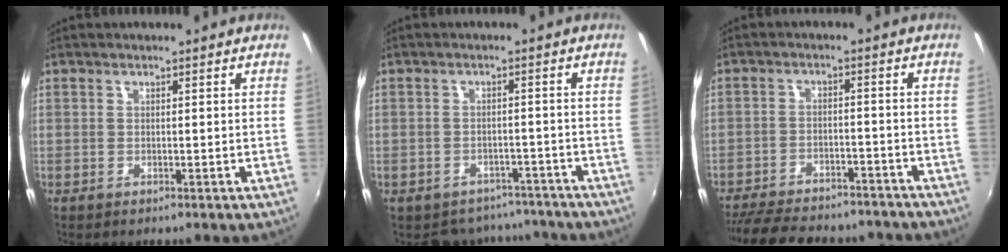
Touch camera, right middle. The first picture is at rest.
{"total": 9.1, "force": [-7.6, 4.6, 1.7], "torque": [-0.043, 0.007, -0.093]}
{"total": 19.8, "force": [-17.0, 6.2, 8.0], "torque": [-0.172, -0.011, -0.230]}